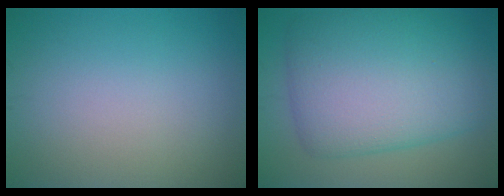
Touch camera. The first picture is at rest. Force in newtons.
{"total": 10.4, "press": 10.4, "slide": 0.2}